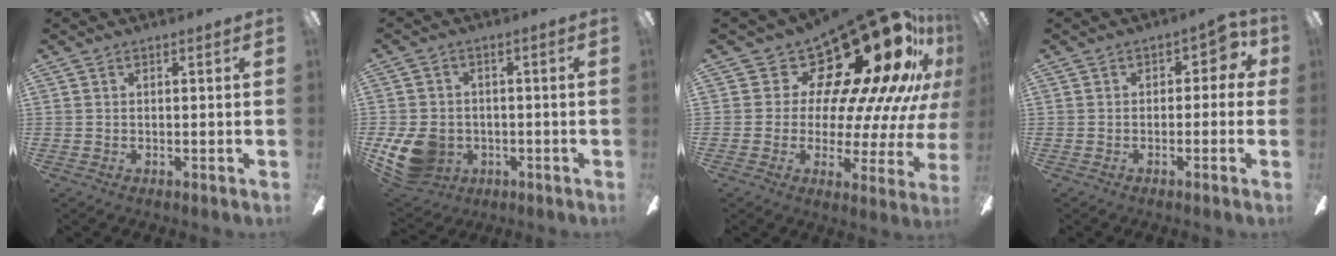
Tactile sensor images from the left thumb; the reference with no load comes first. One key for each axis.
{"total": 11.6, "fx": -3.6, "fy": 9.2, "fz": 6.1, "tx": -0.140, "ty": 0.011, "tz": -0.063}
{"total": 24.8, "fx": 14.9, "fy": 10.3, "fz": 17.0, "tx": -0.242, "ty": -0.128, "tz": 0.264}
{"total": 4.7, "fx": 0.3, "fy": 3.1, "fz": 3.5, "tx": -0.041, "ty": 0.008, "tz": 0.000}